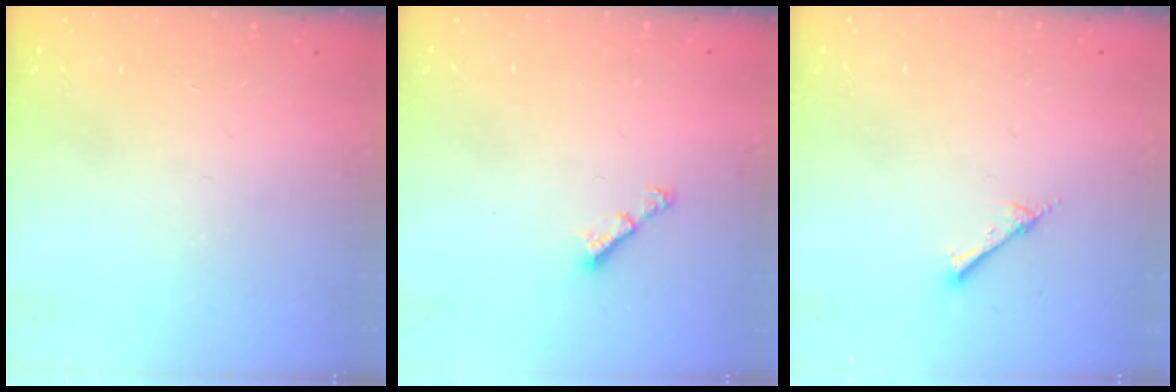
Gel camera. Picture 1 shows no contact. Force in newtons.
{"total": 3.1, "press": 3.1, "slide": 0.6}
{"total": 2.6, "press": 2.6, "slide": 0.3}